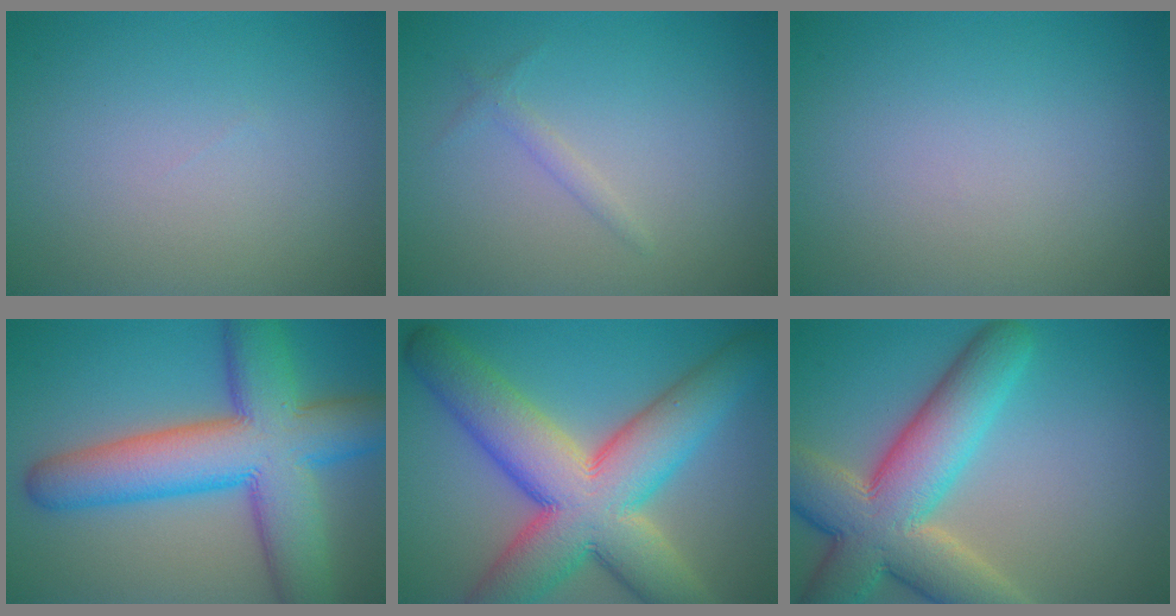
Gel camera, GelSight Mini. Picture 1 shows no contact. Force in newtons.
{"total": 0.9, "press": 0.9, "slide": 0.1}
{"total": 0.0}
{"total": 12.2, "press": 12.2, "slide": 0.4}
{"total": 13.4, "press": 13.3, "slide": 0.8}
{"total": 10.8, "press": 10.8, "slide": 0.7}